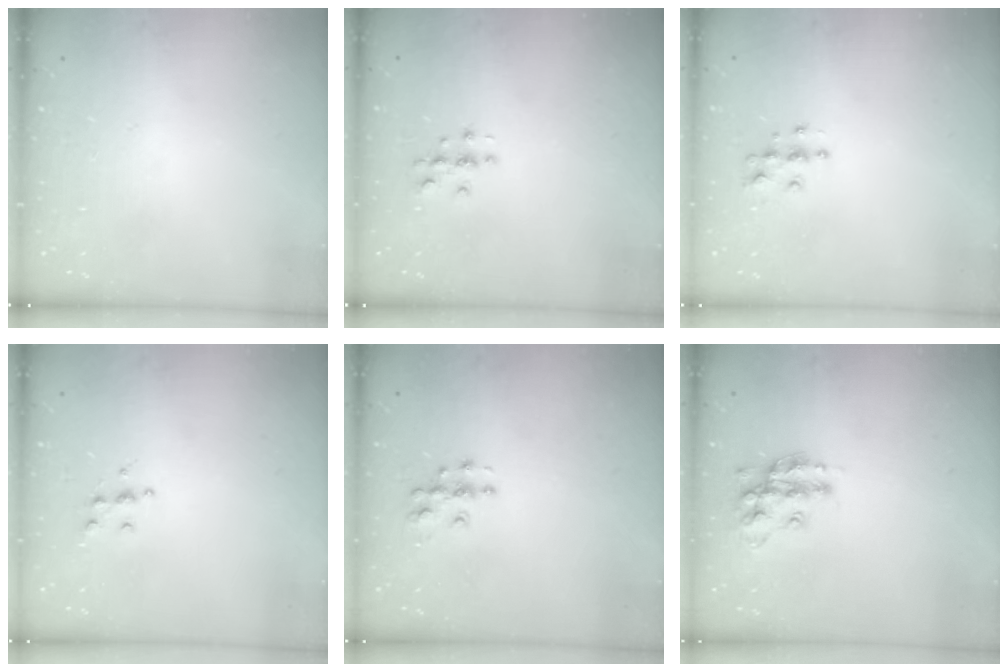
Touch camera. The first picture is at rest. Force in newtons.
{"total": 2.7, "press": 2.7, "slide": 0.3}
{"total": 4.9, "press": 4.9, "slide": 0.1}
{"total": 4.5, "press": 4.5, "slide": 0.5}
{"total": 6.1, "press": 6.1, "slide": 0.3}
{"total": 13.8, "press": 13.8, "slide": 0.8}